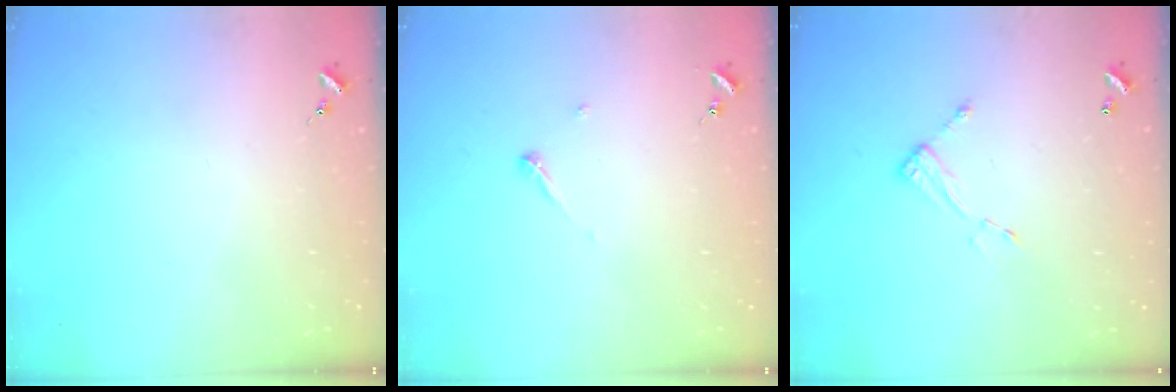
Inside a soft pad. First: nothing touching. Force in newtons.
{"total": 3.2, "press": 3.2, "slide": 0.3}
{"total": 6.4, "press": 6.4, "slide": 0.3}